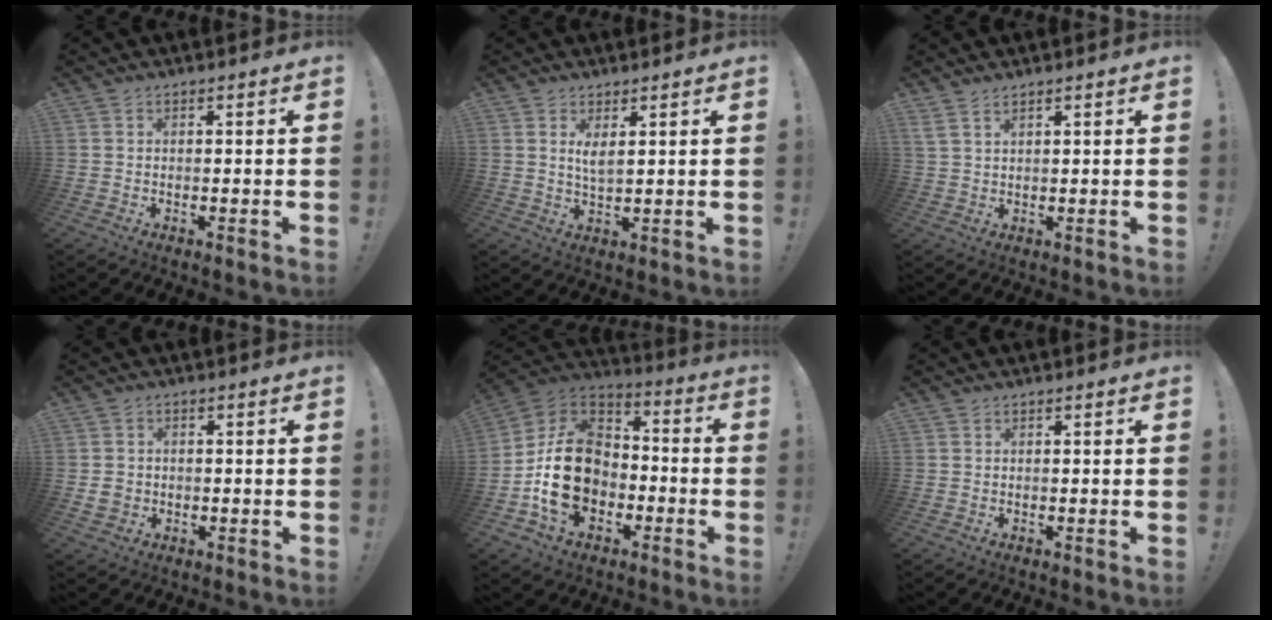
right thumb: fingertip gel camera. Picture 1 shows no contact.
{"total": 3.7, "force": [2.1, 0.9, 3.0], "torque": [-0.050, -0.013, 0.034]}
{"total": 2.8, "force": [2.3, 0.4, 1.6], "torque": [-0.038, -0.011, 0.044]}
{"total": 3.5, "force": [-0.1, 3.2, 1.3], "torque": [-0.016, 0.000, -0.003]}
{"total": 19.4, "force": [-4.1, 14.9, 11.8], "torque": [-0.196, 0.026, -0.057]}
{"total": 0.0}